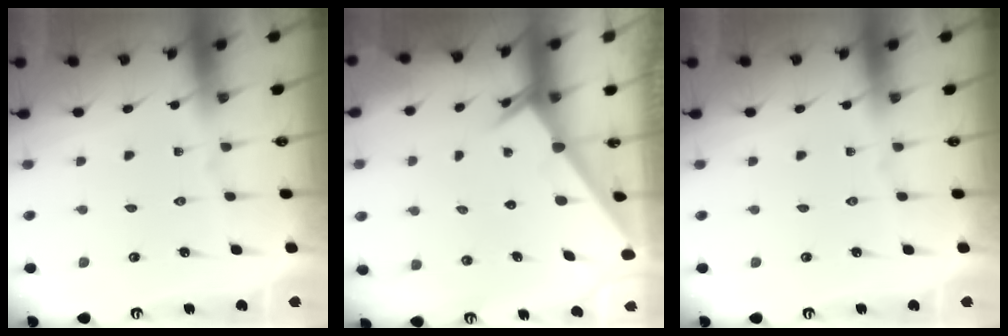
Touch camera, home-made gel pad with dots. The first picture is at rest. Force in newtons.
{"total": 2.5, "press": 2.5, "slide": 0.1}
{"total": 0.0}